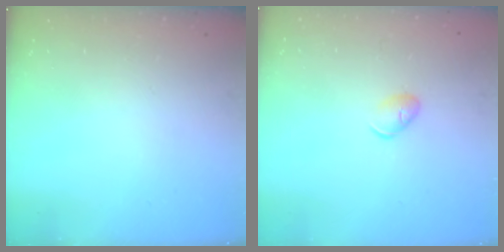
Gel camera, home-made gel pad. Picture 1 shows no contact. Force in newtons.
{"total": 5.5, "press": 5.4, "slide": 1.0}